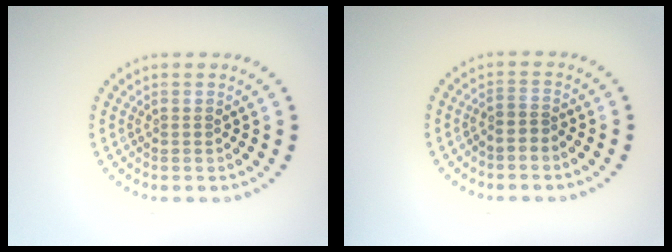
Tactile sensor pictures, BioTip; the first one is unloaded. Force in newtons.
{"total": 0.9, "press": 0.7, "slide": 0.6}